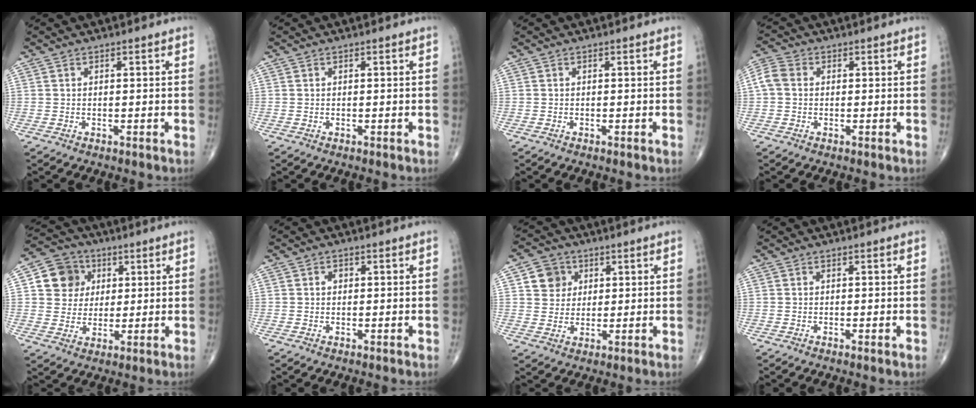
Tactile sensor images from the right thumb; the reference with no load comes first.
{"total": 0.0}
{"total": 0.0}
{"total": 4.2, "force": [0.2, 3.4, 2.6], "torque": [-0.058, 0.015, -0.003]}
{"total": 9.2, "force": [2.6, 8.2, 3.0], "torque": [-0.021, -0.003, 0.040]}
{"total": 1.0, "force": [0.2, 0.9, 0.5], "torque": [-0.001, 0.003, 0.001]}
{"total": 5.9, "force": [2.0, 5.3, 1.7], "torque": [0.000, -0.004, 0.034]}
{"total": 0.6, "force": [-0.1, 0.0, 0.6], "torque": [-0.012, -0.002, -0.002]}